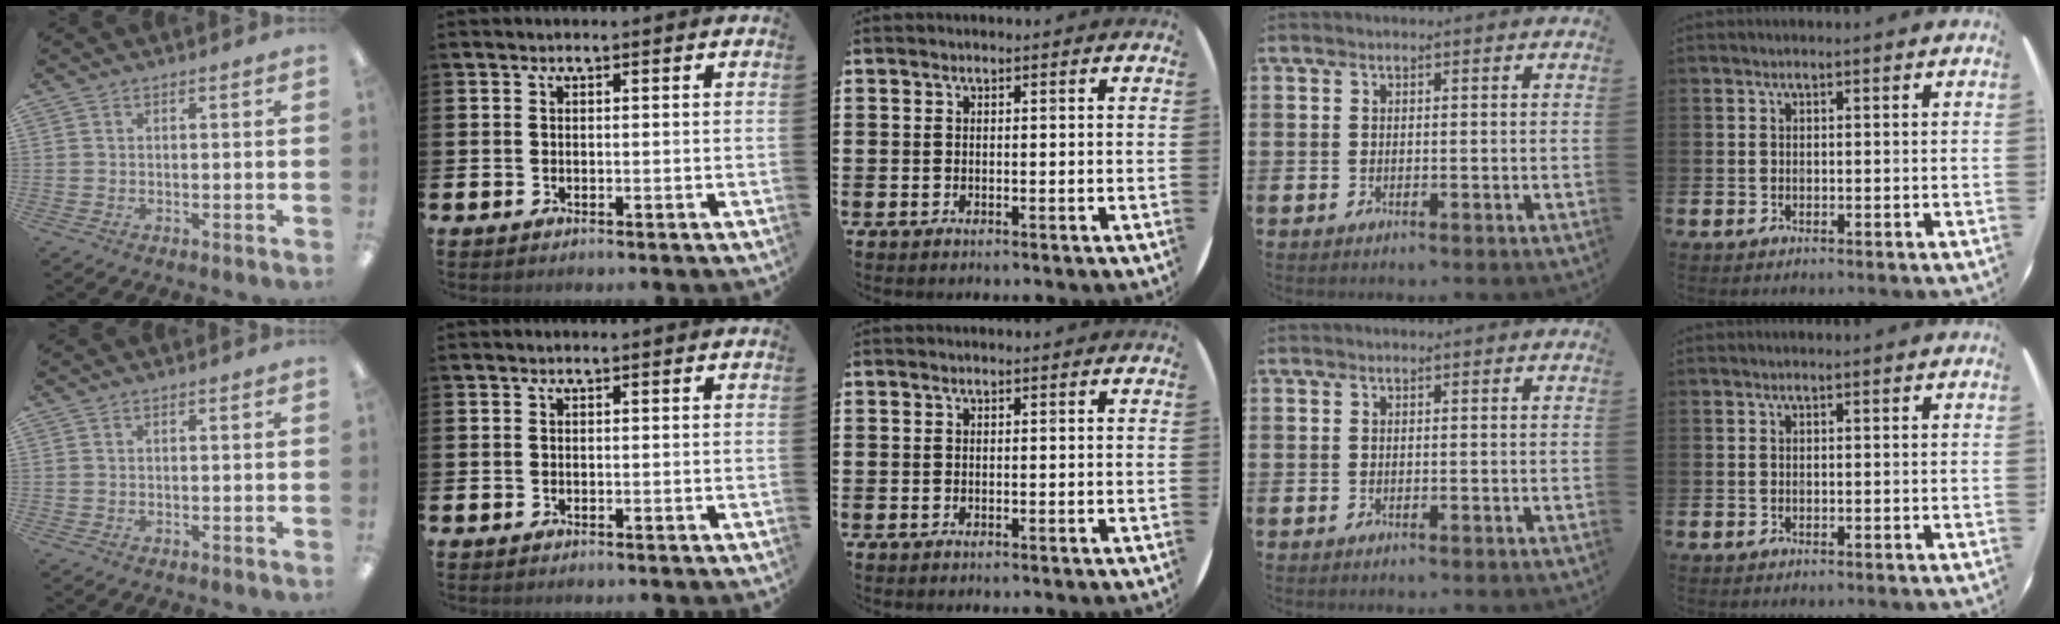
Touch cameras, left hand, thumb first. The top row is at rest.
{}